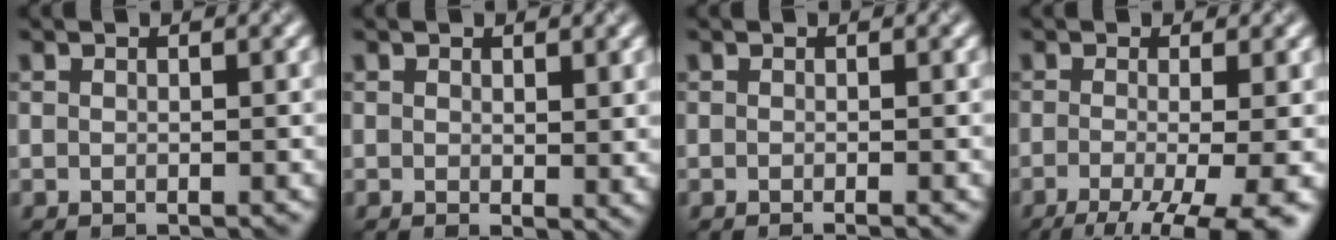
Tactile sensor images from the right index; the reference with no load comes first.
{"total": 2.0, "force": [0.3, 0.7, 1.8], "torque": [-0.031, -0.007, 0.010]}
{"total": 0.9, "force": [-0.5, 0.2, 0.7], "torque": [-0.008, -0.002, -0.007]}
{"total": 9.3, "force": [-4.6, 3.1, 7.4], "torque": [-0.108, -0.023, -0.057]}